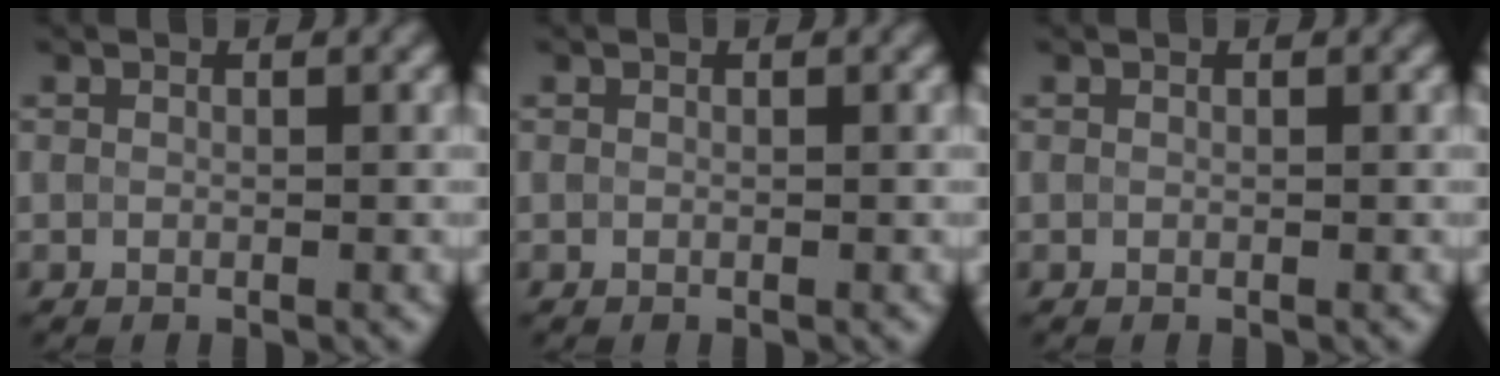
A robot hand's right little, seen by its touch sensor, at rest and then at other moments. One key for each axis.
{"total": 0.0}
{"total": 0.0}